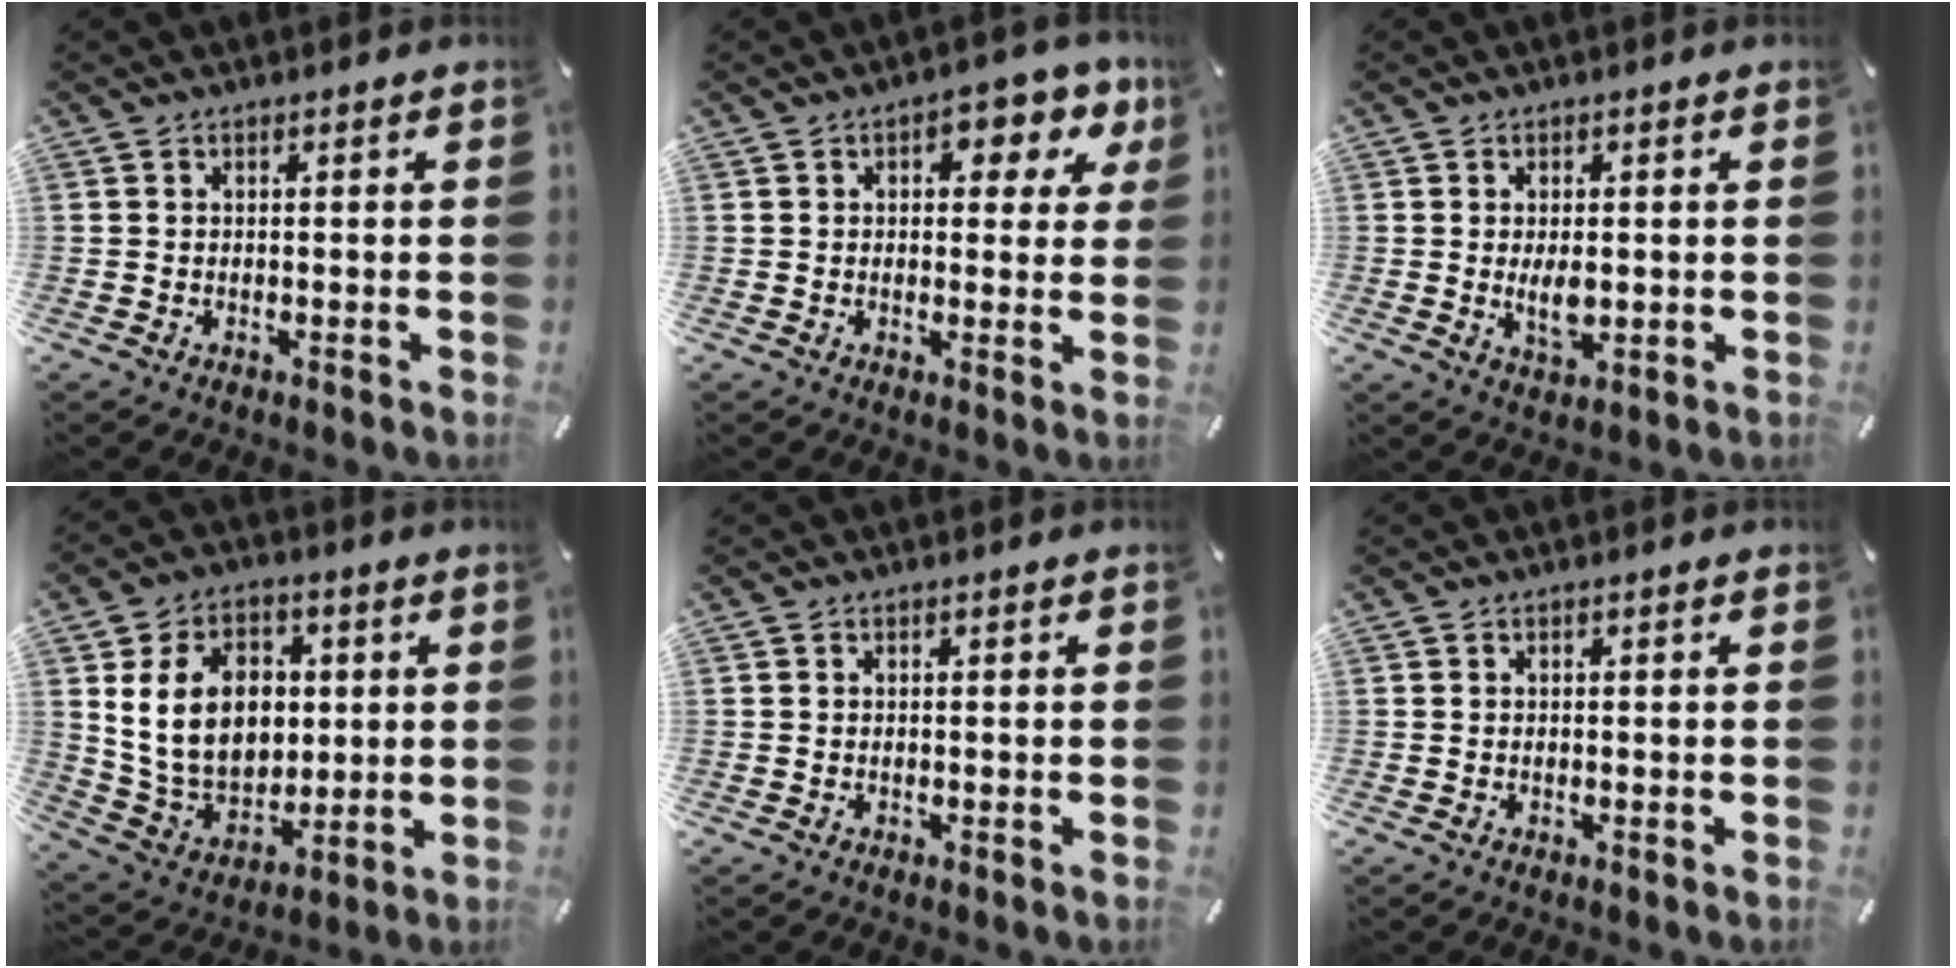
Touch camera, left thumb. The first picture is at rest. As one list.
[{"total": 7.3, "force": [2.9, 4.5, 5.0], "torque": [-0.051, -0.011, 0.041]}, {"total": 4.6, "force": [0.0, 2.5, 3.8], "torque": [-0.087, -0.009, -0.006]}, {"total": 15.5, "force": [2.7, 12.0, 9.4], "torque": [-0.195, 0.009, 0.052]}, {"total": 0.0}, {"total": 0.0}]